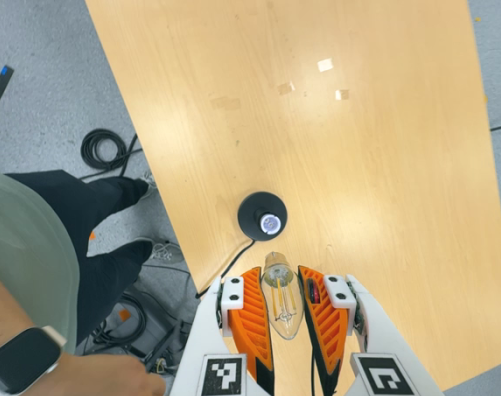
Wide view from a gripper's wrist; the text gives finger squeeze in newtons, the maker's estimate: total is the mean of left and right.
{"total": 20.4, "left": 22.9, "right": 17.9}